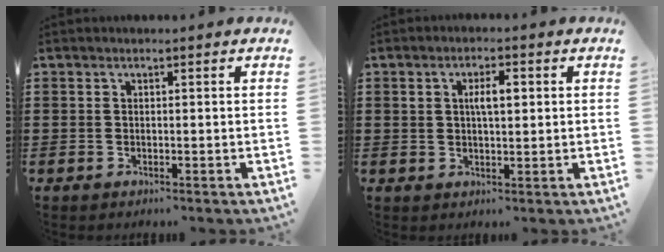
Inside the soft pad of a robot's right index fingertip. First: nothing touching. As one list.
[{"total": 3.8, "force": [0.8, 1.3, 3.5], "torque": [-0.062, 0.006, 0.009]}]